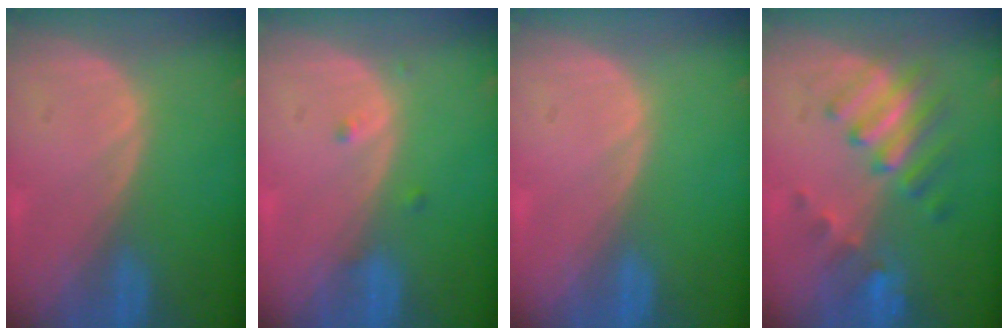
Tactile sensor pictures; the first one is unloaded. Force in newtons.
{"total": 1.1, "press": 1.1, "slide": 0.1}
{"total": 0.0}
{"total": 7.5, "press": 7.0, "slide": 2.7}